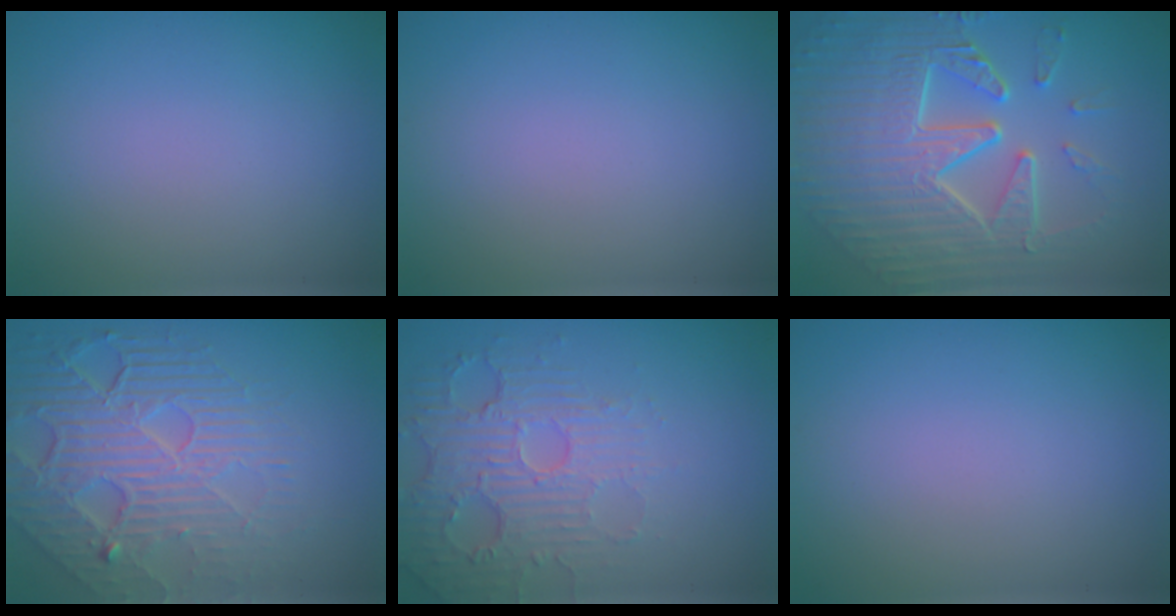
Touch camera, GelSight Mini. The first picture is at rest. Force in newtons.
{"total": 0.0}
{"total": 9.7, "press": 6.6, "slide": 7.1}
{"total": 8.2, "press": 5.6, "slide": 6.0}
{"total": 5.5, "press": 3.7, "slide": 4.1}
{"total": 0.0}